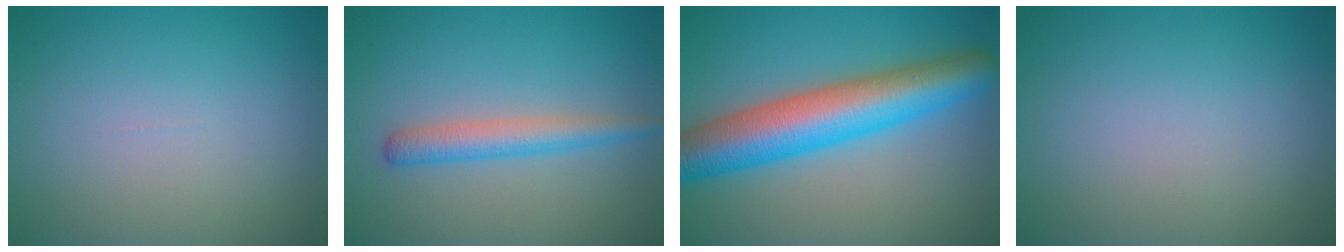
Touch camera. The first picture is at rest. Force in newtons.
{"total": 2.9, "press": 2.9, "slide": 0.1}
{"total": 9.5, "press": 9.5, "slide": 0.2}
{"total": 0.0}